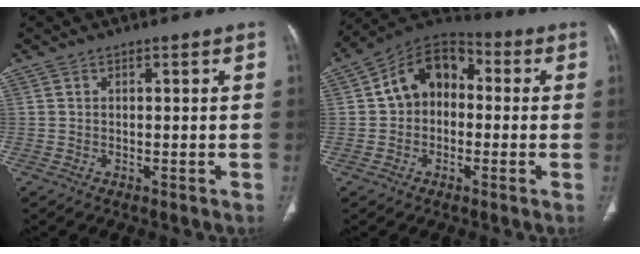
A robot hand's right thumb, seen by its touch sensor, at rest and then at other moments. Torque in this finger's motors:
{"motor_torque": [1.42, 1.36, 1.36, 0.11, 0.11]}